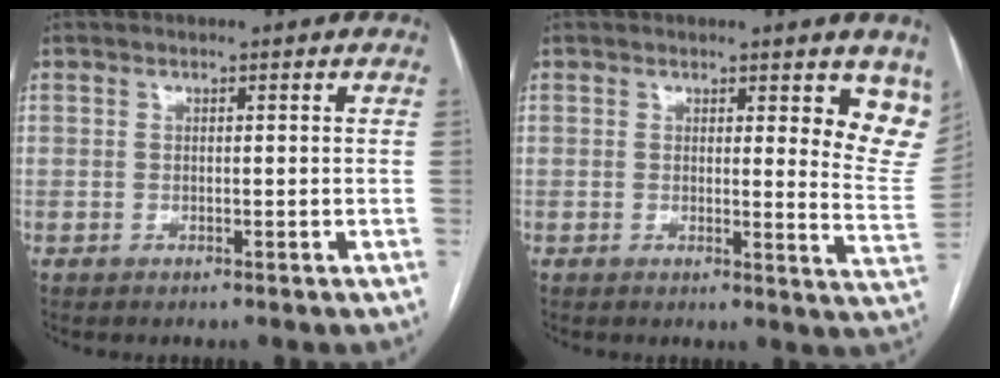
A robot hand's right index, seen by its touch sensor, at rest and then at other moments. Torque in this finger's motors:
{"motor_torque": [0.03, 0.18, 0.11, 0.01]}